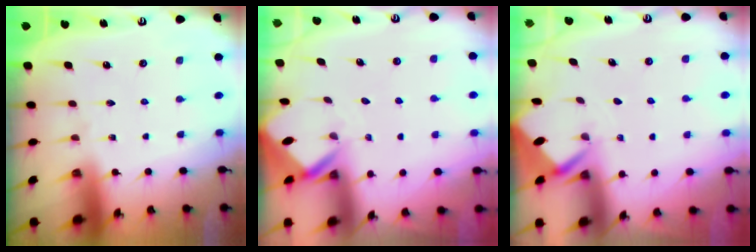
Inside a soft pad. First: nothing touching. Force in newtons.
{"total": 2.9, "press": 2.9, "slide": 0.2}
{"total": 2.4, "press": 2.4, "slide": 0.1}